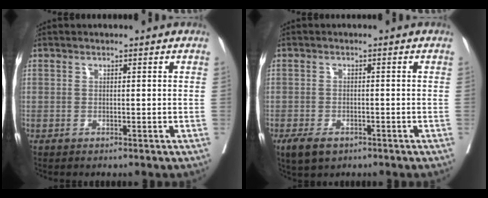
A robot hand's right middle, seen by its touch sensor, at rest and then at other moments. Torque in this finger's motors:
{"motor_torque": [0.41, -0.38, 0.03, 0.01]}